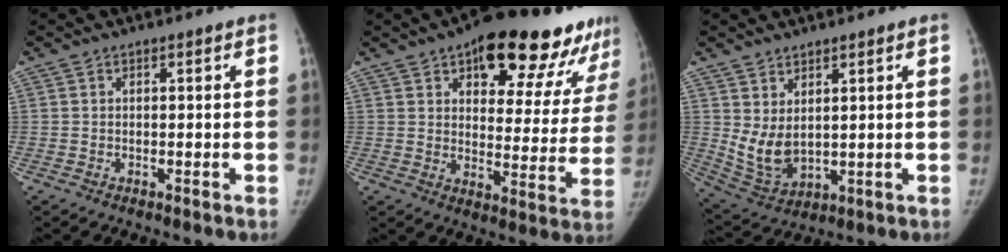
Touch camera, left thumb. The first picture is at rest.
{"total": 22.3, "force": [15.2, 9.3, 13.4], "torque": [-0.123, -0.054, 0.198]}
{"total": 7.6, "force": [2.2, 4.7, 5.6], "torque": [-0.094, -0.024, 0.063]}